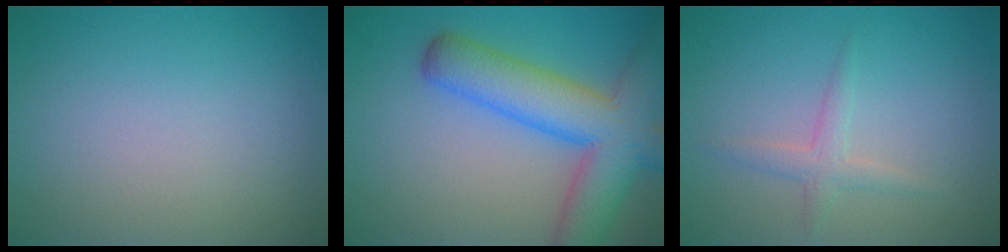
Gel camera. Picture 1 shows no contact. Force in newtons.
{"total": 9.3, "press": 9.3, "slide": 0.7}
{"total": 1.8, "press": 1.8, "slide": 0.1}